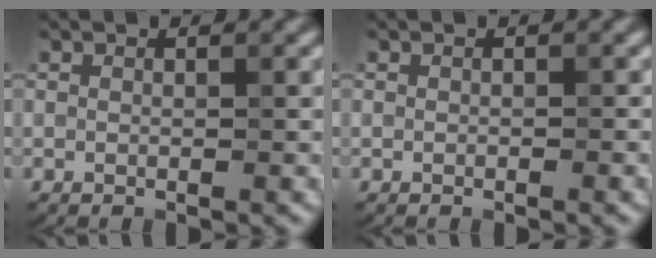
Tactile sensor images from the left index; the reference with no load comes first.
{"total": 0.0}